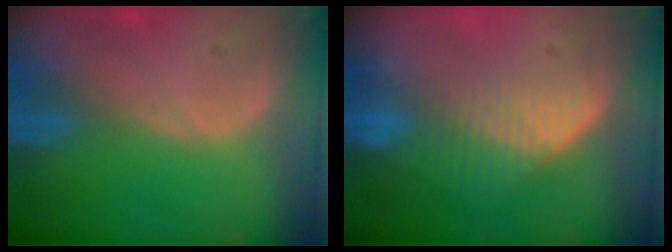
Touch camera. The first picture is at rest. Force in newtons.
{"total": 7.4, "press": 6.3, "slide": 3.9}